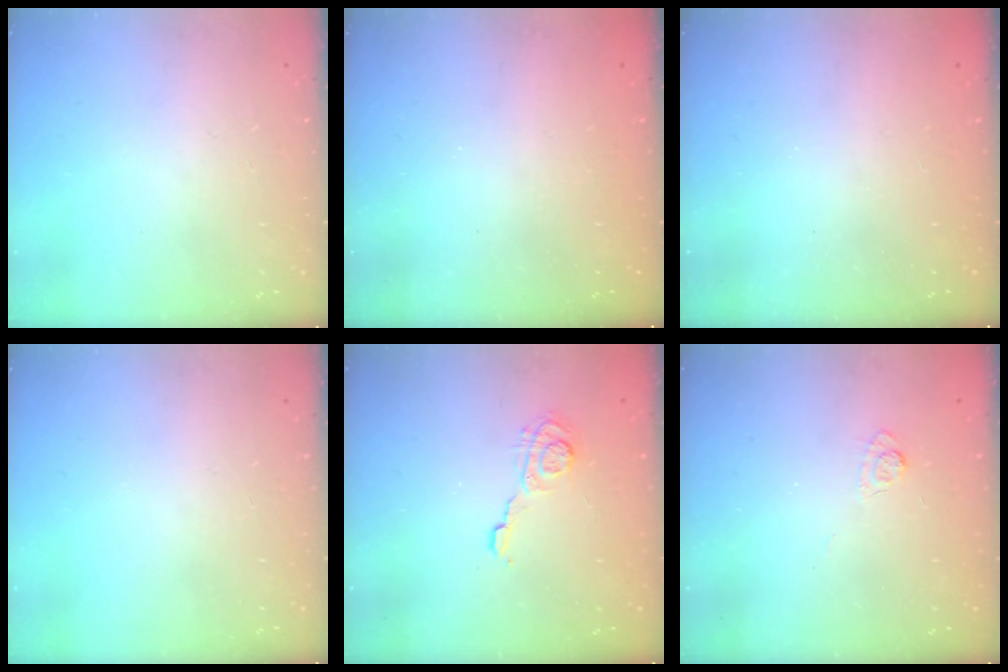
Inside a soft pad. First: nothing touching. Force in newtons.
{"total": 2.5, "press": 2.4, "slide": 0.7}
{"total": 2.3, "press": 2.1, "slide": 0.8}
{"total": 0.0}
{"total": 6.1, "press": 6.1, "slide": 0.7}
{"total": 3.3, "press": 3.0, "slide": 1.4}